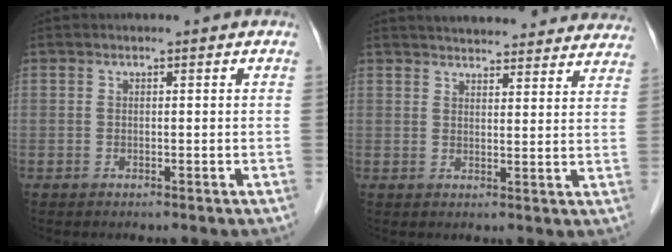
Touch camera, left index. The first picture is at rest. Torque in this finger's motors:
{"motor_torque": [0.13, -0.22, 0.19, 0.07]}